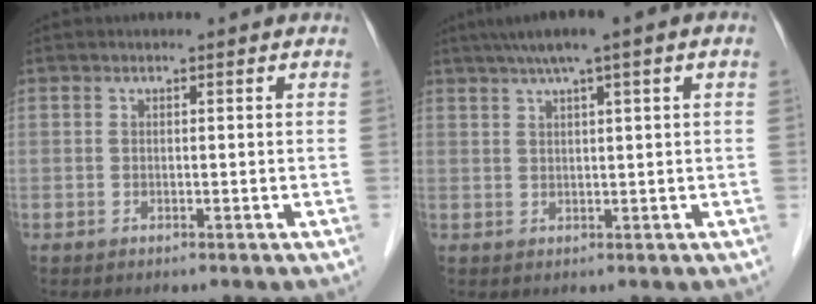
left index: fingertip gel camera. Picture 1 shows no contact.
{"total": 7.4, "force": [4.2, -0.1, 6.0], "torque": [-0.095, 0.035, 0.066]}